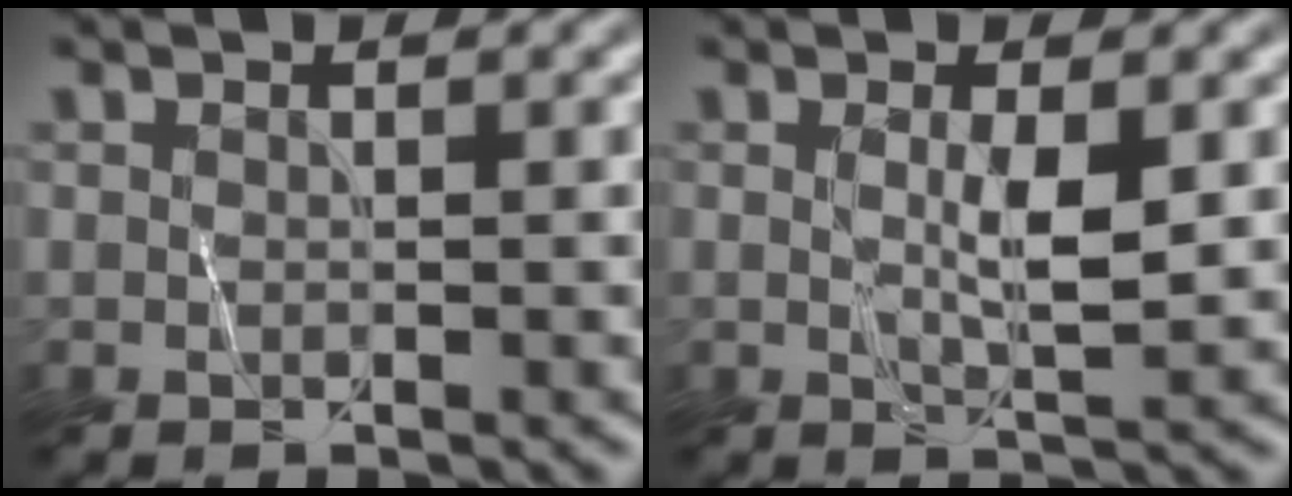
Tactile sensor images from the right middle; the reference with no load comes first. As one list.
[{"total": 2.3, "force": [0.5, 0.3, 2.2], "torque": [-0.042, 0.001, 0.010]}]